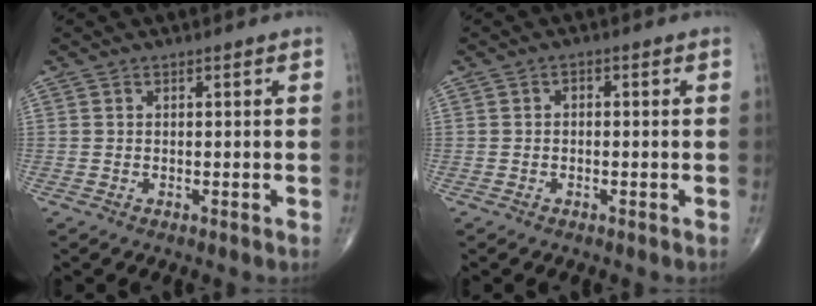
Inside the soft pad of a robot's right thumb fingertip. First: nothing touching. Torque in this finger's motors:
{"motor_torque": [0.29, -0.35, 0.21, 0.04, -0.06]}